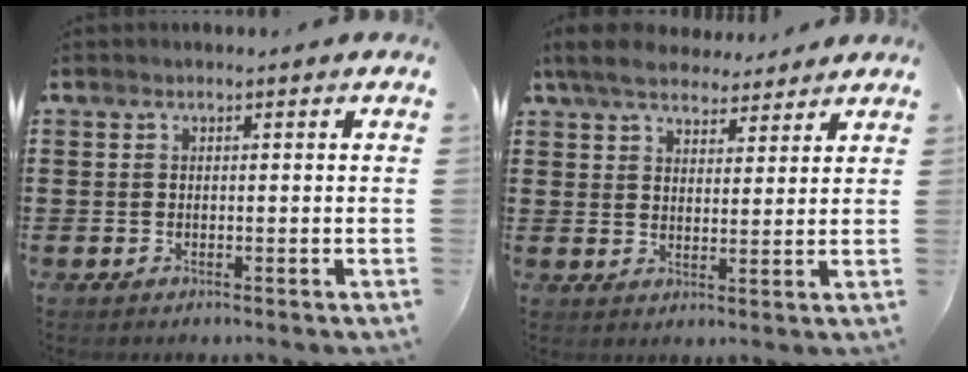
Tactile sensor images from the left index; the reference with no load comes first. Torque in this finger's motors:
{"motor_torque": [2.14, 0.00, 0.73, 0.21]}